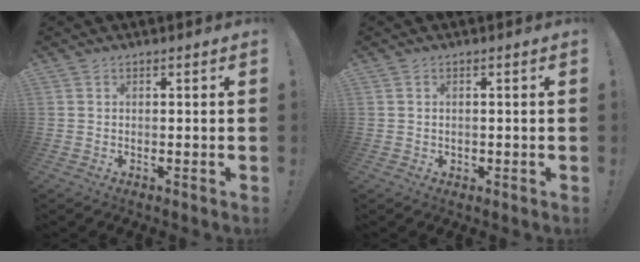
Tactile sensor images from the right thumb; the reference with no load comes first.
{"total": 0.8, "force": [0.1, 0.8, 0.1], "torque": [-0.003, 0.001, 0.001]}